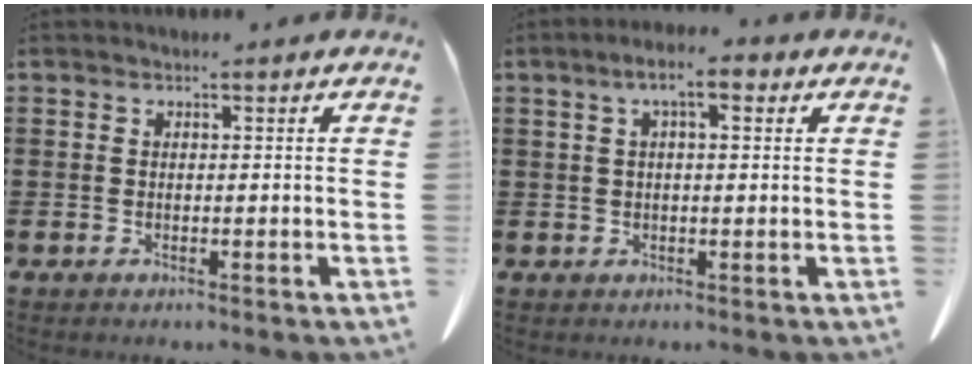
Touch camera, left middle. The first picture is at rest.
{"total": 4.8, "force": [2.1, 1.2, 4.2], "torque": [-0.086, 0.010, 0.033]}